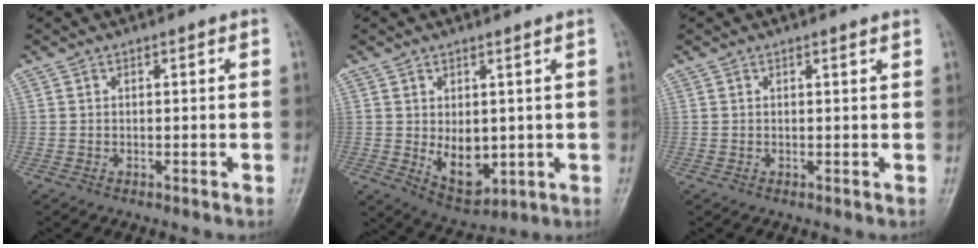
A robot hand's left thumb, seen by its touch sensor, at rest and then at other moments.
{"total": 7.6, "force": [0.2, 4.6, 6.1], "torque": [-0.065, -0.018, 0.025]}
{"total": 0.7, "force": [0.6, -0.1, 0.4], "torque": [-0.014, -0.005, 0.011]}